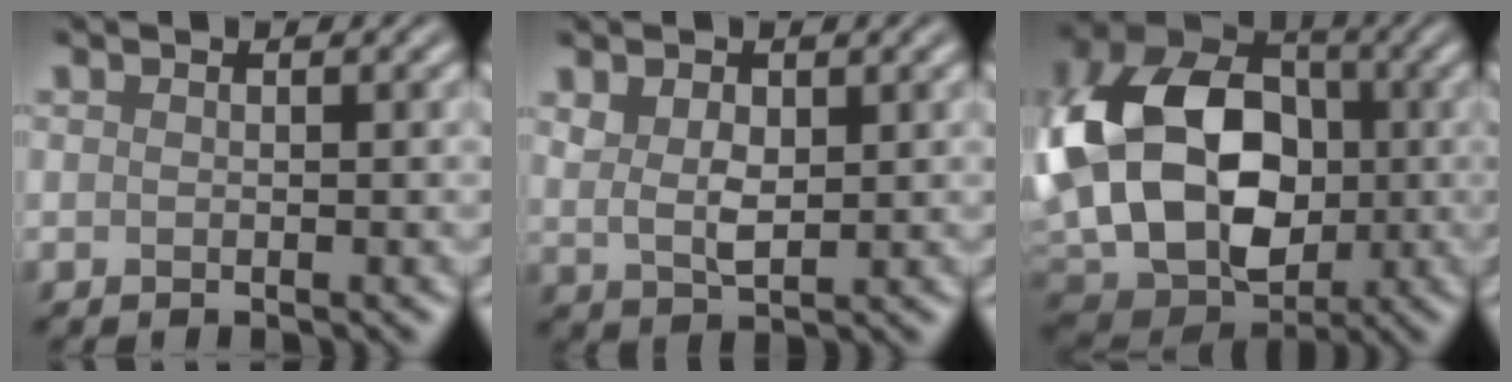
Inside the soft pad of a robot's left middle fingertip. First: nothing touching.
{"total": 2.3, "force": [0.9, 1.3, 1.8], "torque": [-0.040, -0.001, 0.023]}
{"total": 18.2, "force": [-0.1, 13.6, 12.1], "torque": [-0.239, 0.017, -0.006]}